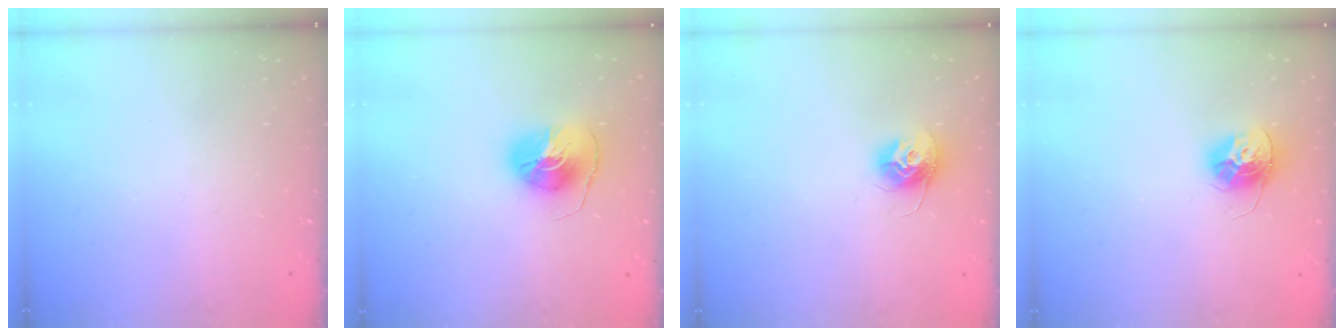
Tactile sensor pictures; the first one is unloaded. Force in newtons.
{"total": 8.4, "press": 8.4, "slide": 0.2}
{"total": 10.6, "press": 10.5, "slide": 0.7}
{"total": 12.3, "press": 12.2, "slide": 1.0}